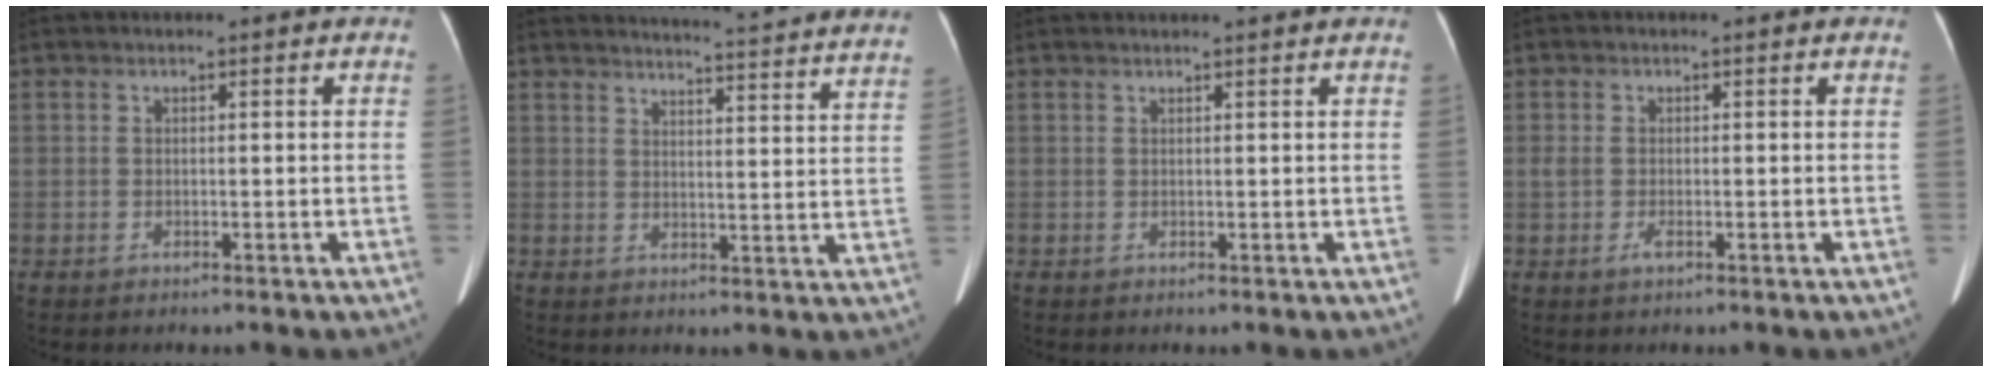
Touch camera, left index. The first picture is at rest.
{"total": 25.7, "force": [24.7, 0.4, 7.1], "torque": [-0.094, -0.088, 0.276]}
{"total": 2.5, "force": [2.3, -0.3, 0.7], "torque": [-0.010, 0.015, 0.031]}
{"total": 1.3, "force": [-0.5, 0.5, 1.1], "torque": [-0.025, -0.002, -0.004]}